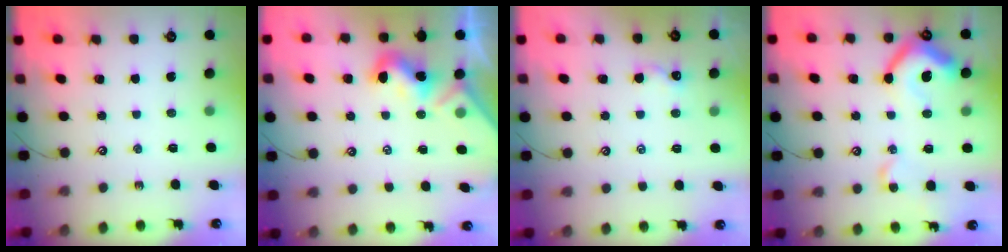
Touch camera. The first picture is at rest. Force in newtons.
{"total": 4.4, "press": 4.4, "slide": 0.7}
{"total": 2.3, "press": 2.2, "slide": 0.3}
{"total": 12.7, "press": 12.6, "slide": 1.8}